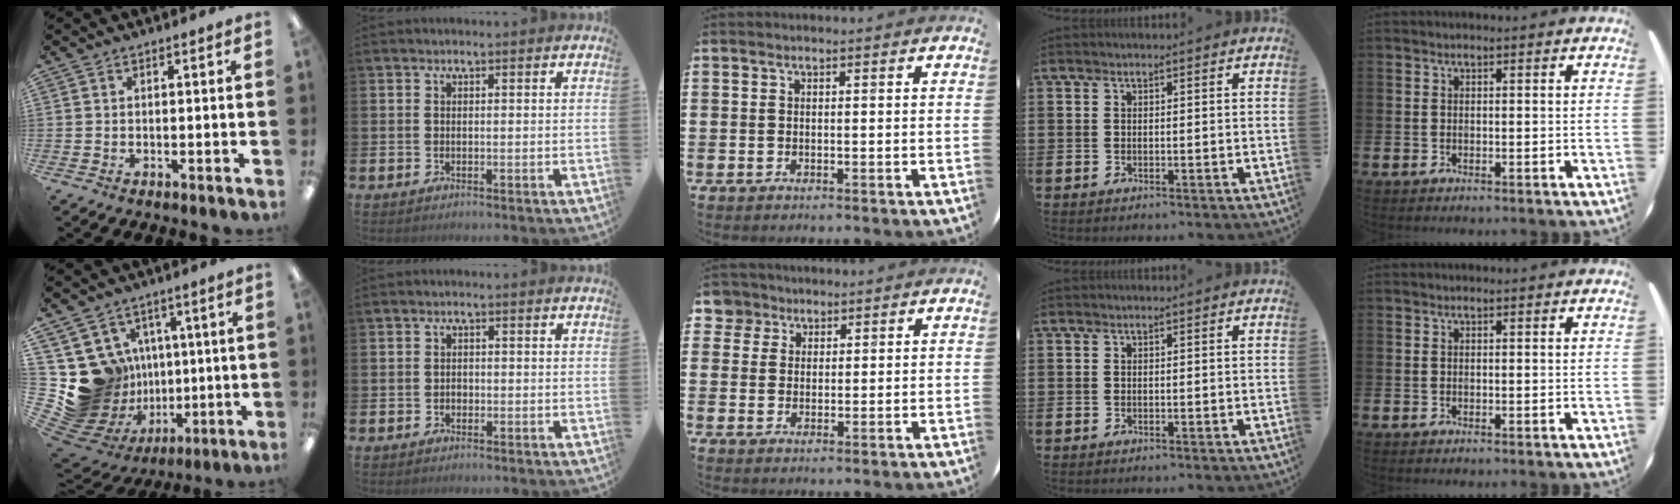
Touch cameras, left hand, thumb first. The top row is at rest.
{"thumb": {"total": 17.0, "force": [0.4, 16.3, 4.8], "torque": [-0.106, -0.029, 0.057]}, "index": {"total": 0.9, "force": [-0.4, 0.8, 0.2], "torque": [-0.006, 0.004, -0.009]}, "middle": {"total": 3.7, "force": [2.7, 2.6, 0.1], "torque": [-0.002, 0.001, 0.049]}}